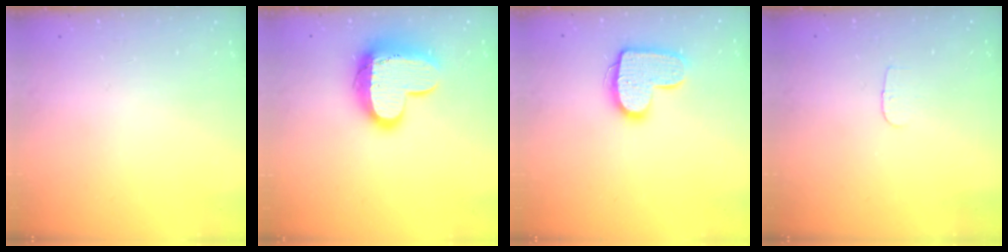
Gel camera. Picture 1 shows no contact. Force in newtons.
{"total": 14.3, "press": 14.3, "slide": 1.2}
{"total": 12.8, "press": 12.8, "slide": 0.6}
{"total": 2.9, "press": 2.8, "slide": 0.3}